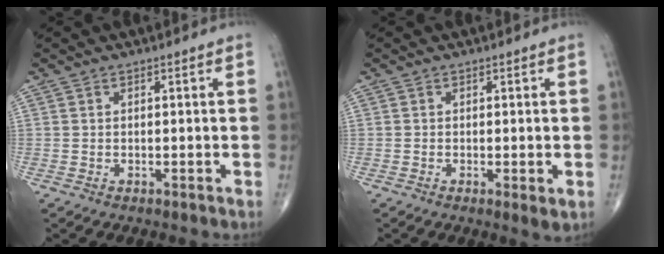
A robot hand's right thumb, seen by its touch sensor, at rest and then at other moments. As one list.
[{"total": 2.0, "force": [-0.3, 0.4, 1.9], "torque": [-0.034, -0.008, -0.006]}]